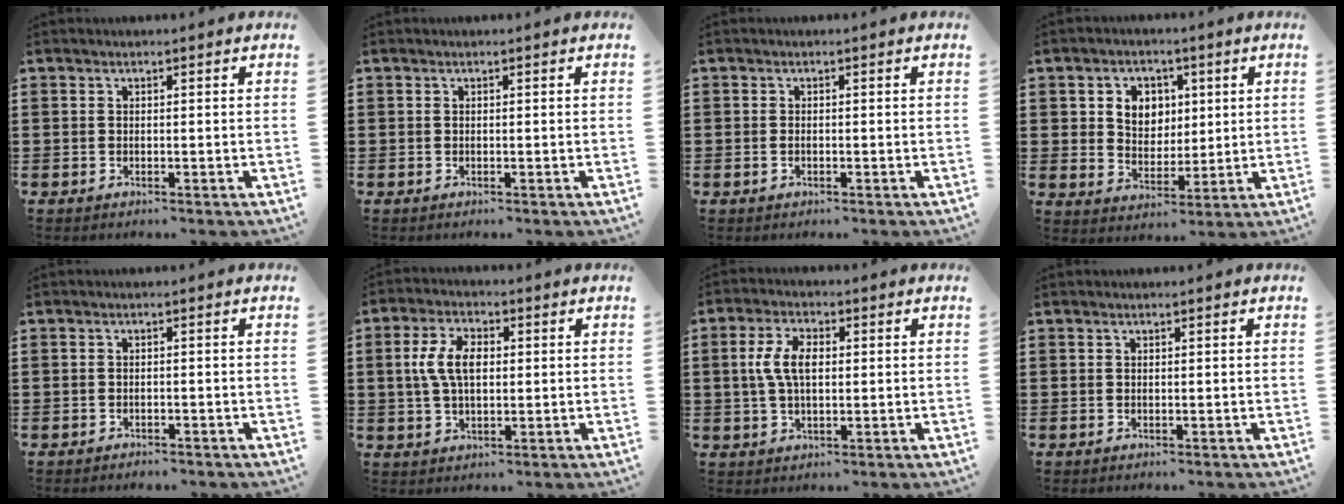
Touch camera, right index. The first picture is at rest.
{"total": 0.0}
{"total": 0.7, "force": [-0.3, 0.3, 0.6], "torque": [-0.015, -0.003, -0.004]}
{"total": 5.3, "force": [1.5, 4.7, 1.9], "torque": [-0.051, 0.015, 0.023]}
{"total": 1.1, "force": [-1.1, 0.2, 0.0], "torque": [-0.005, 0.002, -0.024]}
{"total": 6.7, "force": [0.7, 3.7, 5.5], "torque": [-0.128, 0.010, 0.005]}
{"total": 6.0, "force": [0.5, 3.1, 5.1], "torque": [-0.119, 0.008, 0.002]}
{"total": 0.0}